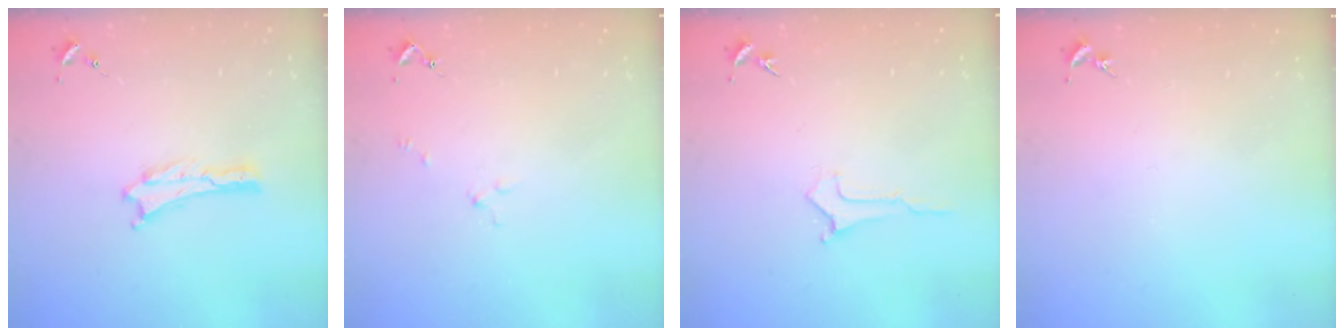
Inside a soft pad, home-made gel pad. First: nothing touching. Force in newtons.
{"total": 1.7, "press": 1.7, "slide": 0.3}
{"total": 0.0}
{"total": 0.0}